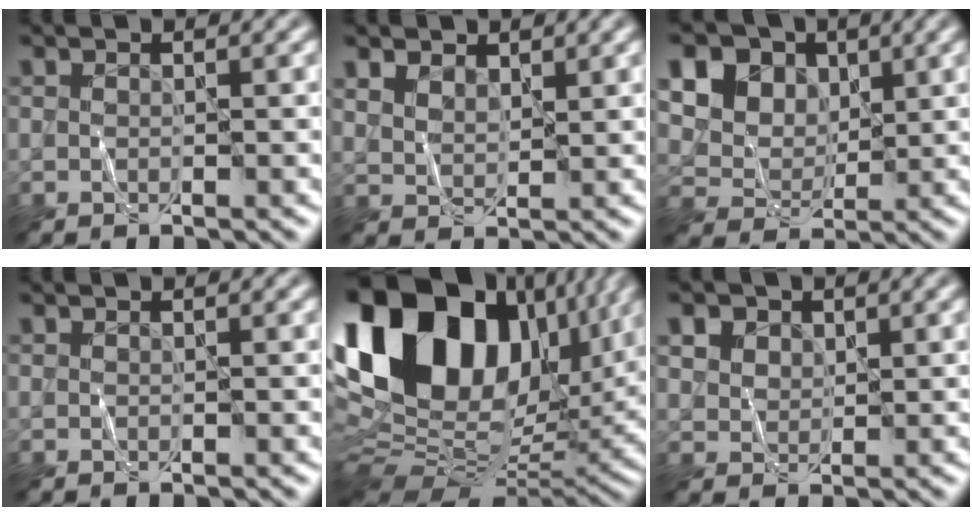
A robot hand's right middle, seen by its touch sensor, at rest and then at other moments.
{"total": 2.3, "force": [1.7, 1.2, 1.0], "torque": [-0.028, -0.002, 0.033]}
{"total": 16.6, "force": [7.8, 12.4, 7.8], "torque": [-0.192, 0.033, 0.138]}
{"total": 0.0}
{"total": 20.0, "force": [7.6, 12.8, 13.3], "torque": [-0.281, 0.028, 0.131]}
{"total": 4.7, "force": [2.7, 3.3, 2.1], "torque": [-0.060, 0.009, 0.047]}